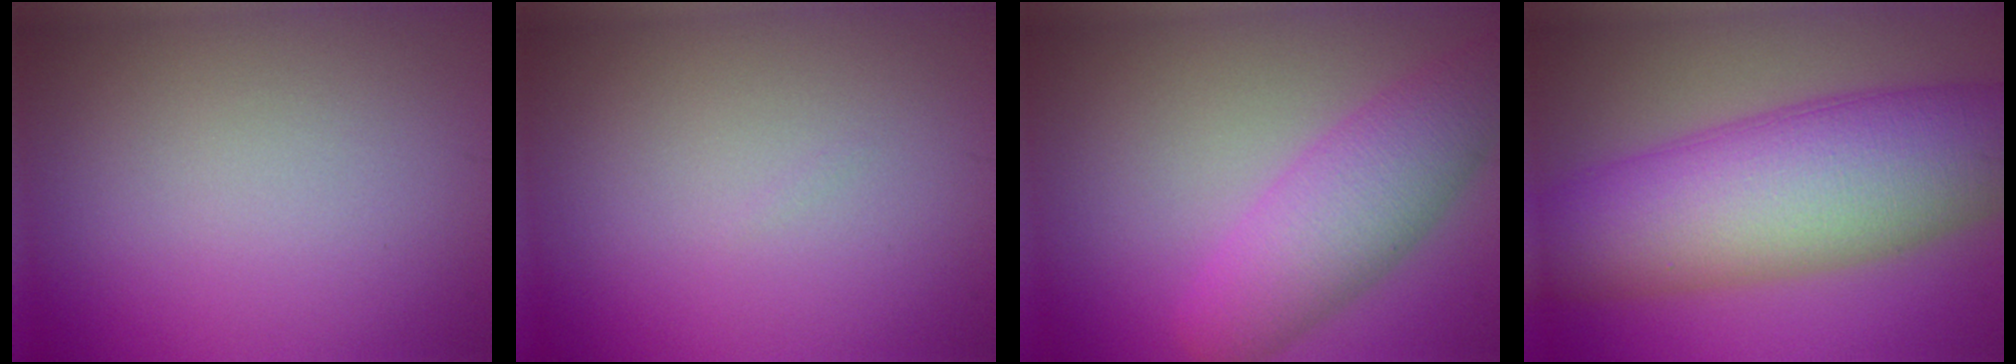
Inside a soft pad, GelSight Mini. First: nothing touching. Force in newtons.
{"total": 0.0}
{"total": 5.8, "press": 5.8, "slide": 0.2}
{"total": 12.9, "press": 12.9, "slide": 0.5}